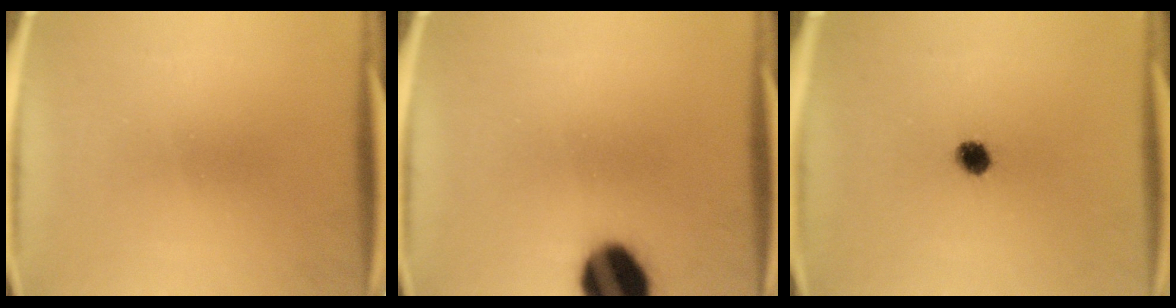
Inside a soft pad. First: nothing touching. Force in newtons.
{"total": 14.9}
{"total": 3.9}